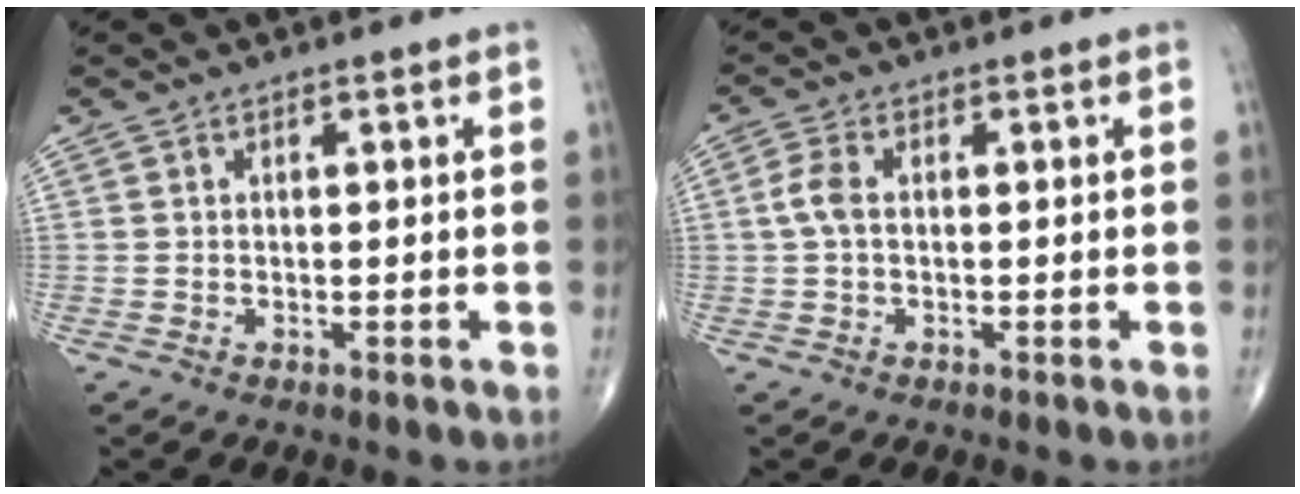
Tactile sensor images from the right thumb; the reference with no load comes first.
{"total": 3.3, "force": [0.1, 1.8, 2.8], "torque": [-0.069, 0.007, -0.001]}